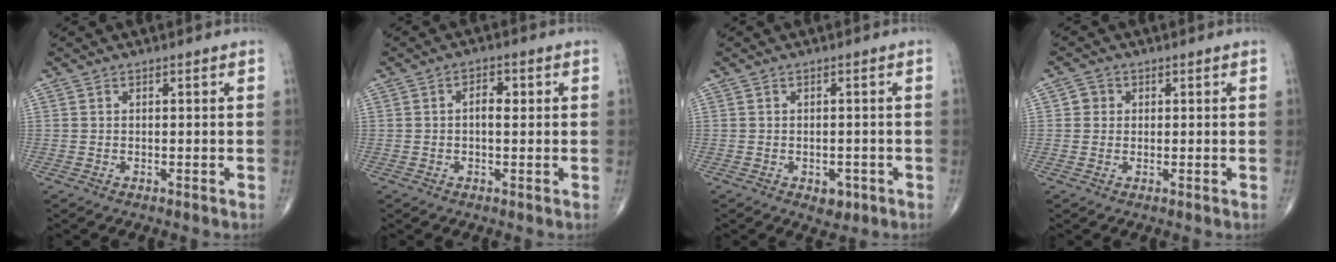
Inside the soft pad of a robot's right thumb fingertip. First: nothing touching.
{"total": 2.9, "force": [0.3, 1.5, 2.4], "torque": [-0.036, 0.009, 0.003]}
{"total": 2.8, "force": [-1.2, 1.8, 1.7], "torque": [-0.007, 0.001, -0.011]}
{"total": 2.2, "force": [0.4, 2.1, 0.6], "torque": [0.003, 0.002, 0.002]}